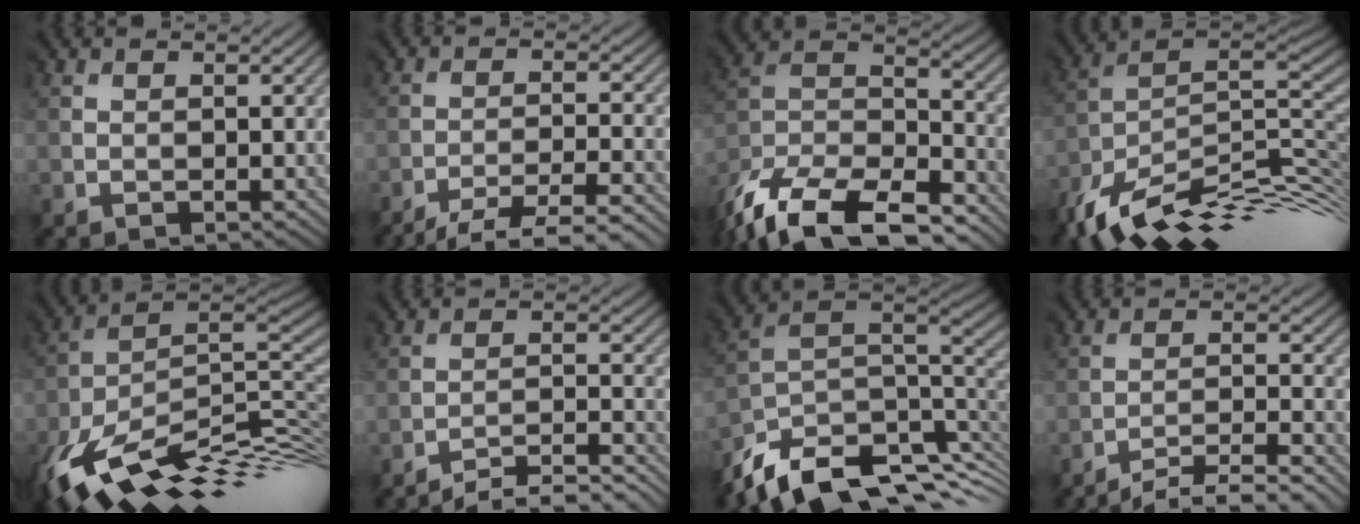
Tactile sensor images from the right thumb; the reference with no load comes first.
{"total": 4.8, "force": [-4.6, -0.3, 1.5], "torque": [-0.036, 0.002, -0.084]}
{"total": 16.8, "force": [-14.1, 6.5, 6.4], "torque": [-0.171, -0.052, -0.223]}
{"total": 12.1, "force": [-6.8, 4.3, 9.1], "torque": [-0.191, -0.006, -0.121]}
{"total": 14.9, "force": [-7.1, 6.3, 11.5], "torque": [-0.246, -0.019, -0.125]}
{"total": 7.0, "force": [-7.0, -0.1, 0.9], "torque": [-0.017, 0.002, -0.109]}
{"total": 10.1, "force": [-6.7, 4.8, 5.8], "torque": [-0.149, -0.016, -0.107]}
{"total": 6.3, "force": [-6.2, -0.3, 1.2], "torque": [-0.027, -0.001, -0.107]}